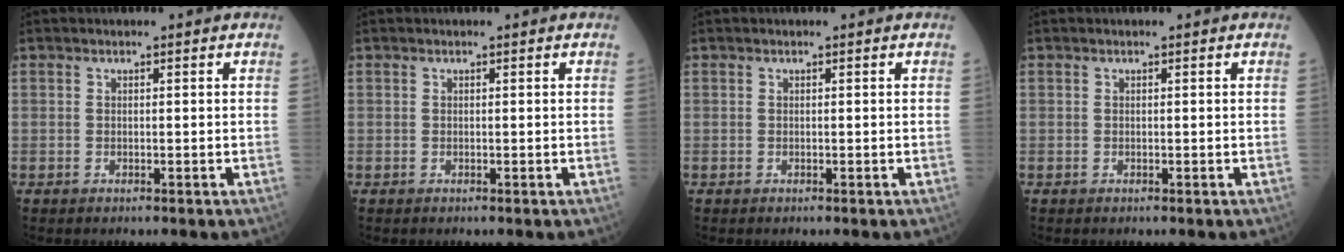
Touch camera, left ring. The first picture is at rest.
{"total": 0.0}
{"total": 0.0}
{"total": 0.0}